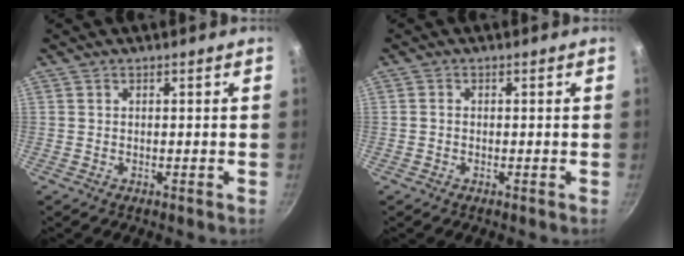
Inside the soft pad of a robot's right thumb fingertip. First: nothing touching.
{"total": 0.8, "force": [-0.2, 0.7, 0.4], "torque": [-0.007, 0.003, -0.006]}